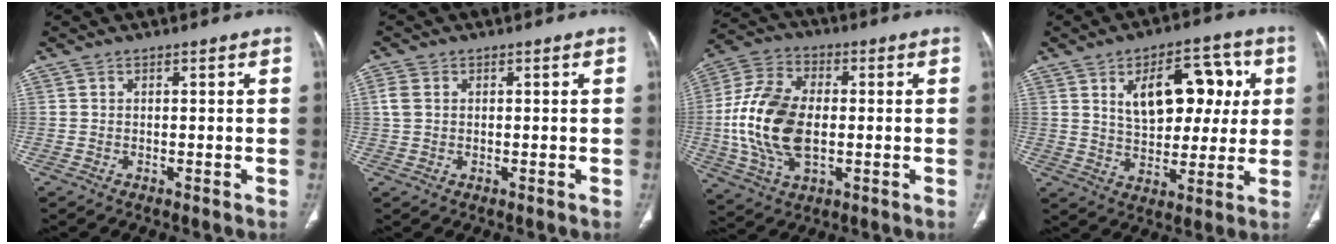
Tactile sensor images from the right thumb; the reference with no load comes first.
{"total": 2.7, "force": [0.5, 2.1, 1.6], "torque": [-0.041, 0.005, 0.010]}
{"total": 17.2, "force": [-1.0, 10.5, 13.6], "torque": [-0.276, 0.012, -0.014]}
{"total": 15.3, "force": [4.2, 9.1, 11.6], "torque": [-0.124, 0.005, 0.070]}